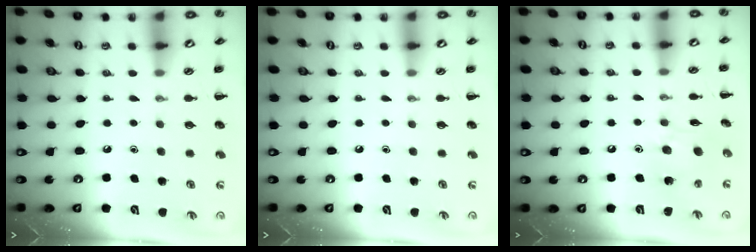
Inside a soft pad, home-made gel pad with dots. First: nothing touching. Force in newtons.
{"total": 0.0}
{"total": 7.5, "press": 7.5, "slide": 0.5}